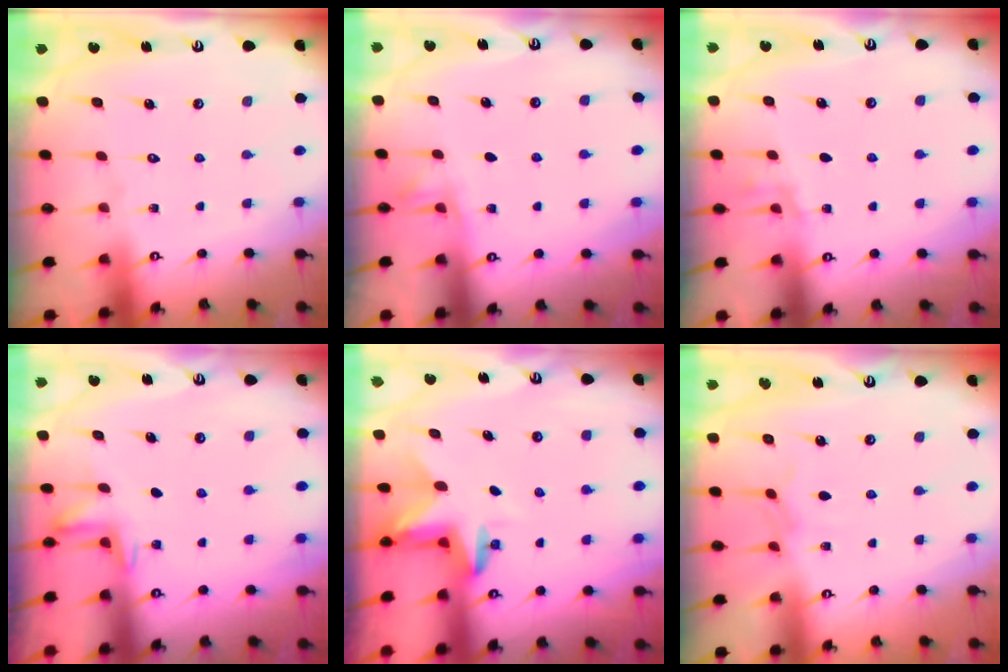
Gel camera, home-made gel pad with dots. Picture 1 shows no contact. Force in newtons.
{"total": 2.4, "press": 2.4, "slide": 0.5}
{"total": 2.5, "press": 1.7, "slide": 1.8}
{"total": 2.2, "press": 2.1, "slide": 0.4}
{"total": 3.2, "press": 3.2, "slide": 0.1}
{"total": 3.1, "press": 3.1, "slide": 0.5}